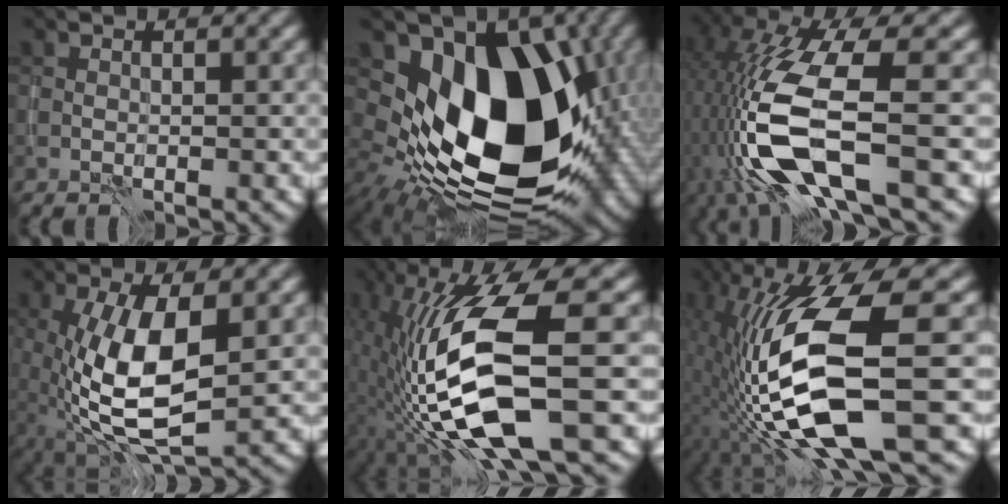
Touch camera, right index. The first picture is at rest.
{"total": 16.2, "force": [0.0, 9.7, 13.0], "torque": [-0.178, -0.012, -0.011]}
{"total": 12.0, "force": [-4.1, 3.7, 10.6], "torque": [-0.231, -0.007, -0.076]}
{"total": 9.5, "force": [-0.9, 3.9, 8.6], "torque": [-0.182, -0.009, -0.018]}
{"total": 12.3, "force": [-3.4, 2.7, 11.5], "torque": [-0.232, -0.001, -0.059]}
{"total": 13.5, "force": [-2.8, 3.1, 12.8], "torque": [-0.261, -0.004, -0.044]}